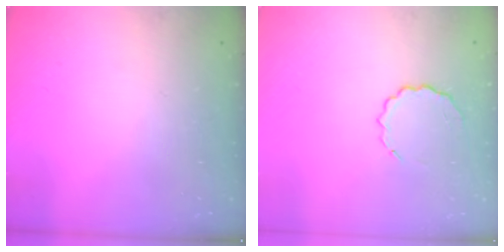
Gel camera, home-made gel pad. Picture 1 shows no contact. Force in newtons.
{"total": 5.0, "press": 4.8, "slide": 1.3}